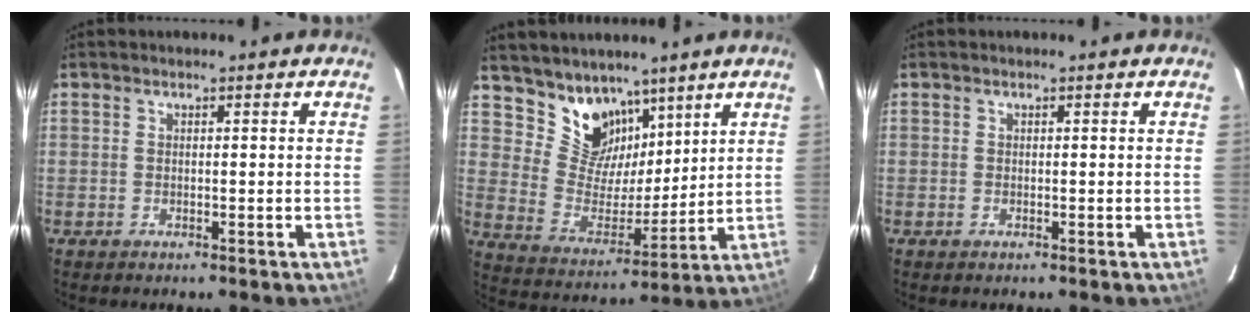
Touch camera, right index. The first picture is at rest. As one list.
[{"total": 11.3, "force": [8.2, 7.0, 3.4], "torque": [-0.063, 0.001, 0.161]}, {"total": 0.0}]